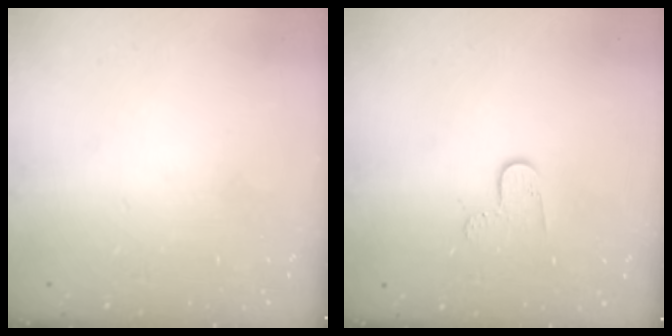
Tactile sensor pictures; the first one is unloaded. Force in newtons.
{"total": 6.0, "press": 6.0, "slide": 0.5}